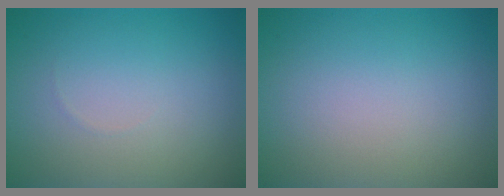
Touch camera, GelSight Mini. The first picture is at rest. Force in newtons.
{"total": 0.0}